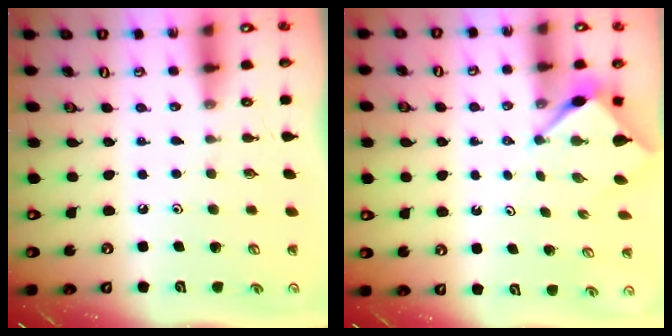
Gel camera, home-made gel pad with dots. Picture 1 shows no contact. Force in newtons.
{"total": 2.8, "press": 2.8, "slide": 0.3}